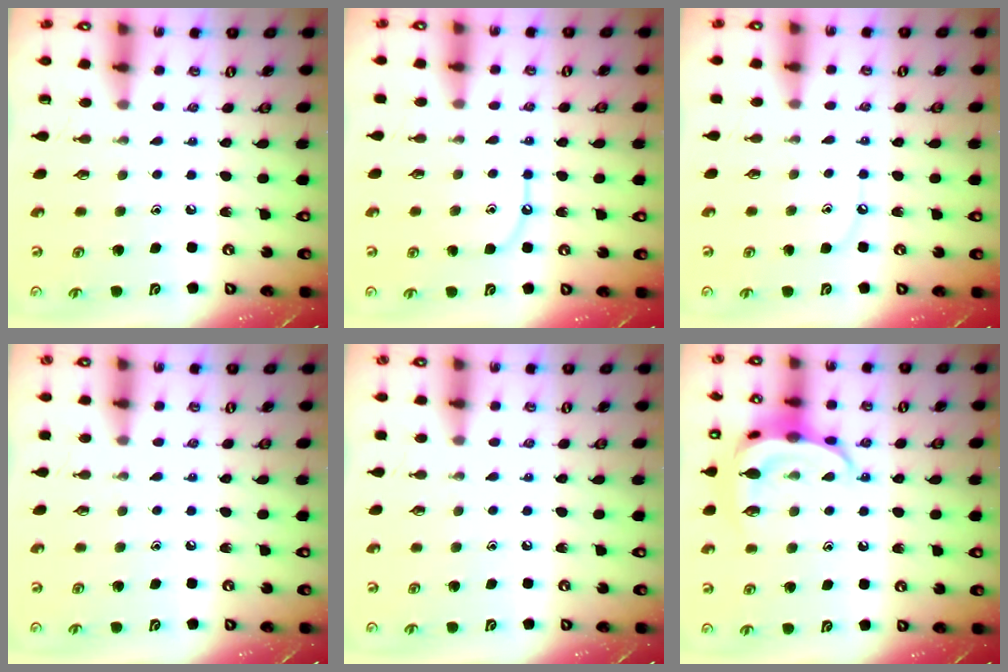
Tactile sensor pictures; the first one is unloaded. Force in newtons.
{"total": 6.1, "press": 6.1, "slide": 0.7}
{"total": 3.8, "press": 3.8, "slide": 0.5}
{"total": 2.7, "press": 2.7, "slide": 0.5}
{"total": 2.7, "press": 2.7, "slide": 0.5}
{"total": 15.3, "press": 15.3, "slide": 0.7}